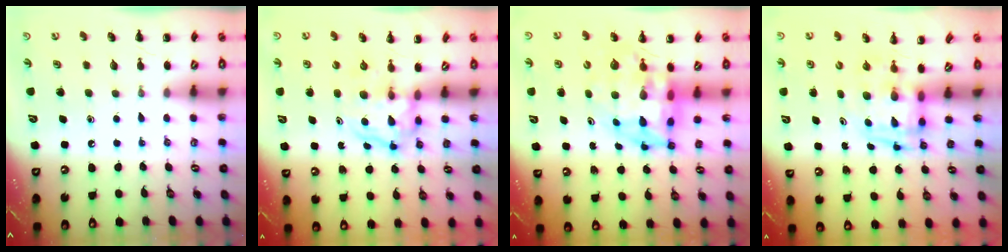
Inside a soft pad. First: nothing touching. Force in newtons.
{"total": 3.9, "press": 3.9, "slide": 0.4}
{"total": 7.2, "press": 6.9, "slide": 2.0}
{"total": 3.3, "press": 3.2, "slide": 0.6}